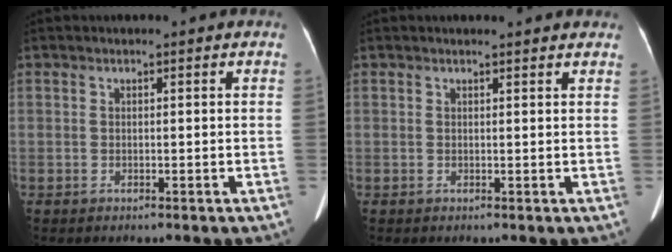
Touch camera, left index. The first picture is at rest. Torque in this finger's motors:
{"motor_torque": [-0.27, -0.22, -0.36, -0.05]}